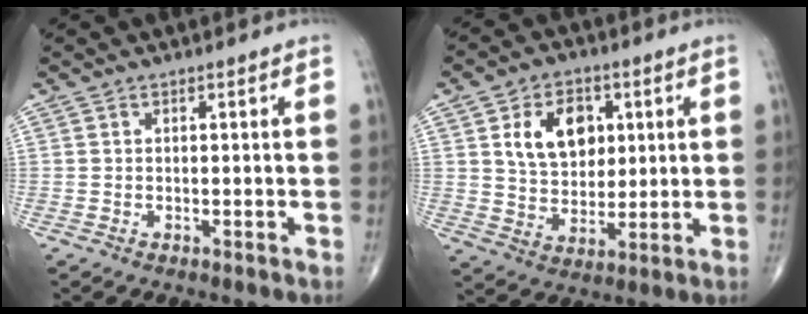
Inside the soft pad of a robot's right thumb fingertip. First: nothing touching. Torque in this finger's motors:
{"motor_torque": [0.08, 0.11, 0.08, 0.00, 0.17]}